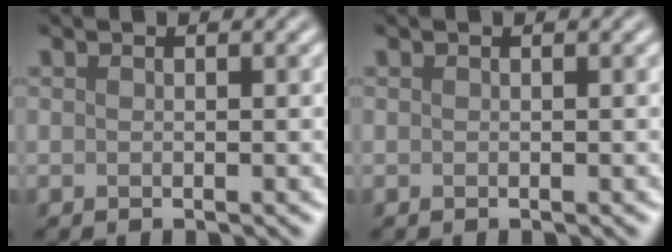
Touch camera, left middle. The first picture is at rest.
{"total": 0.0}